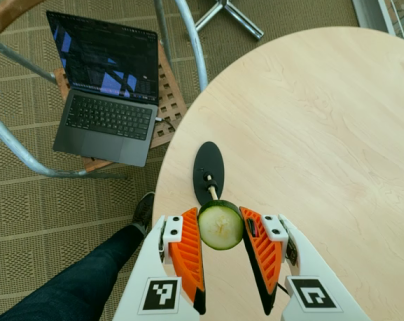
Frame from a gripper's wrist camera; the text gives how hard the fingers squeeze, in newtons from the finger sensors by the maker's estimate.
{"total": 8.3, "left": 7.6, "right": 9.0}